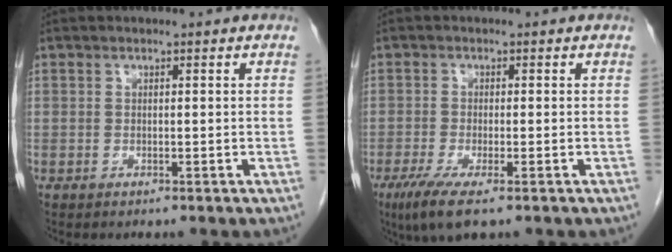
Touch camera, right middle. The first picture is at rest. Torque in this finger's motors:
{"motor_torque": [1.02, -0.81, 0.41, 0.10]}